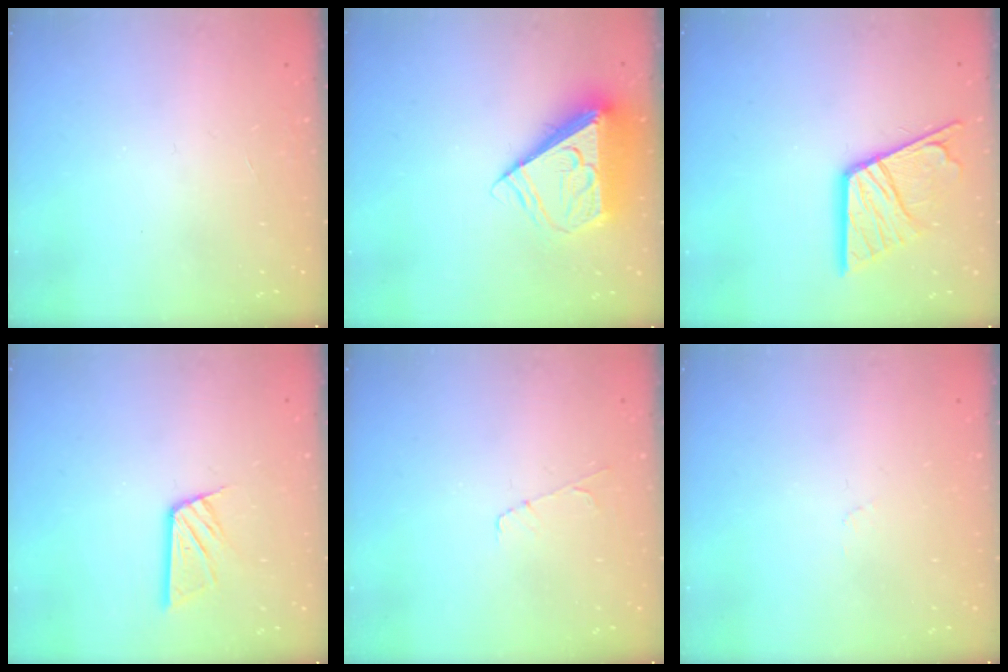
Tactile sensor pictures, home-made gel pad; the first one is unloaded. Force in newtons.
{"total": 10.4, "press": 10.3, "slide": 1.6}
{"total": 16.3, "press": 16.2, "slide": 1.5}
{"total": 10.4, "press": 10.3, "slide": 1.0}
{"total": 3.9, "press": 3.9, "slide": 0.5}
{"total": 2.5, "press": 2.4, "slide": 0.3}